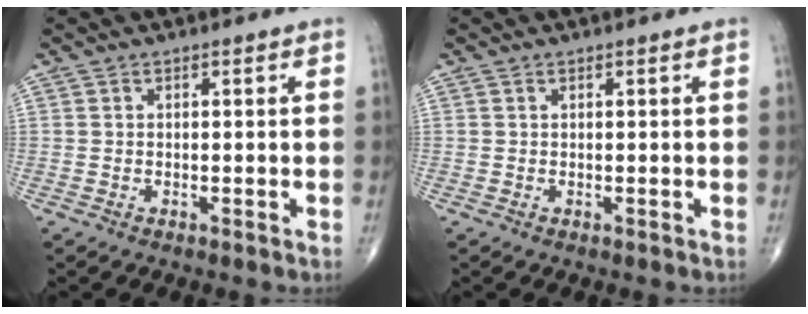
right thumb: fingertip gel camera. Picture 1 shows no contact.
{"total": 0.0}